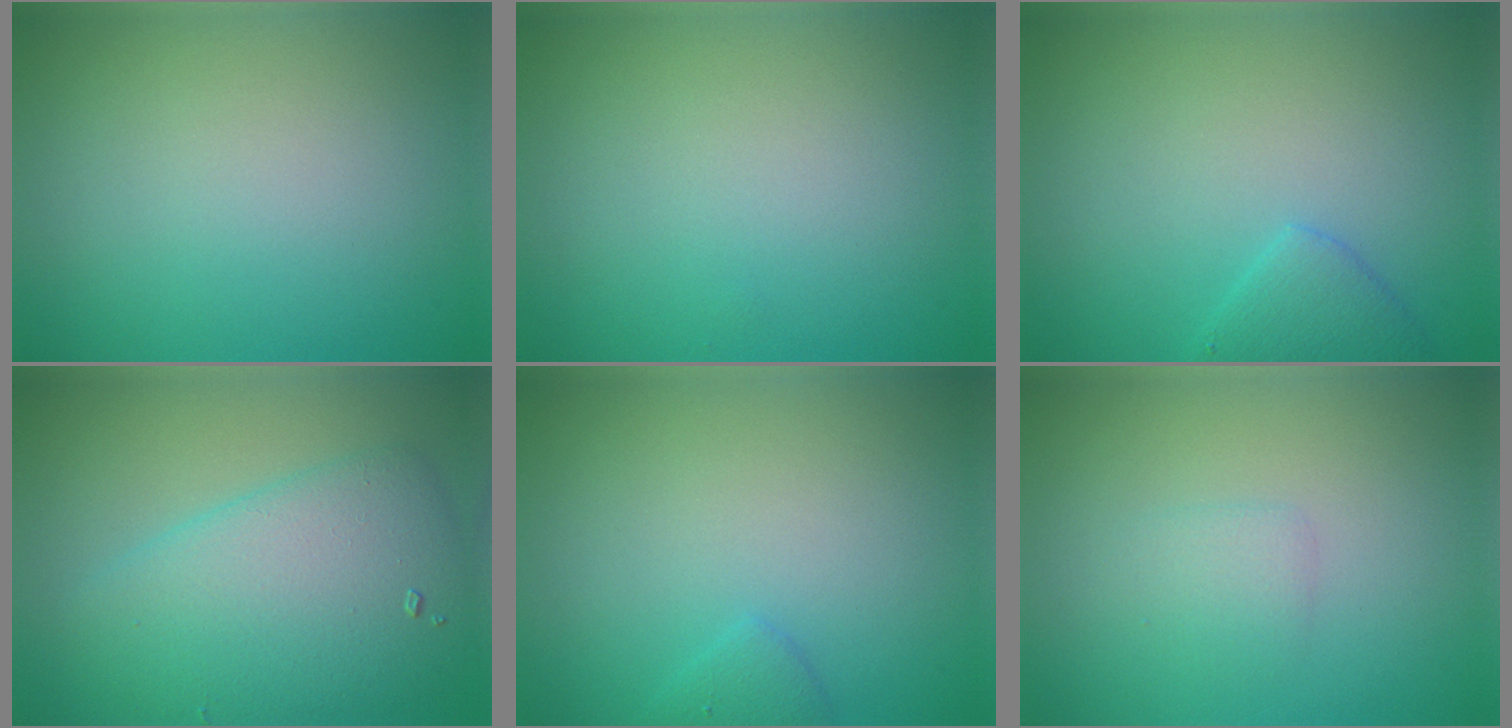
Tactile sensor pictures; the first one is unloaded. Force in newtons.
{"total": 0.0}
{"total": 2.1, "press": 2.1, "slide": 0.1}
{"total": 6.7, "press": 6.7, "slide": 0.1}
{"total": 1.1, "press": 1.0, "slide": 0.1}
{"total": 1.3, "press": 1.2, "slide": 0.0}